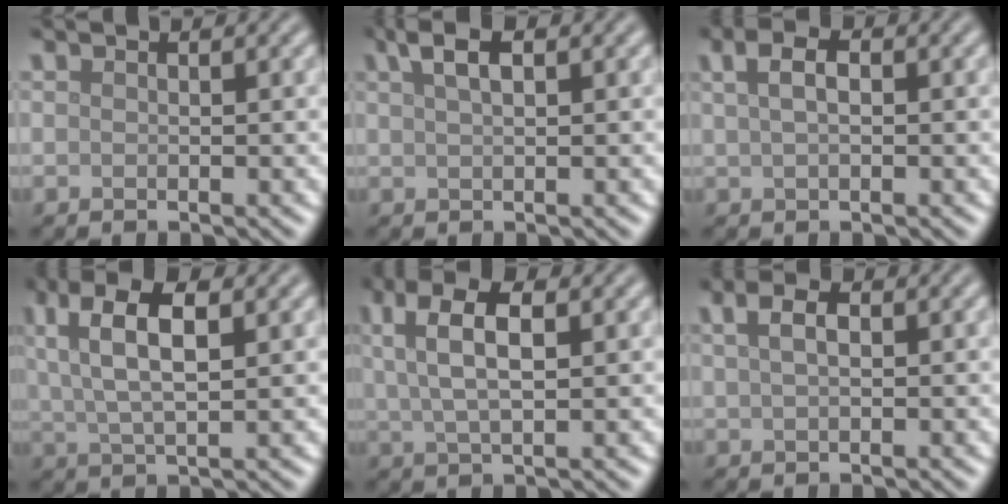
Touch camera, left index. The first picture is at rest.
{"total": 3.2, "force": [1.8, 1.1, 2.5], "torque": [-0.041, 0.009, 0.032]}
{"total": 3.5, "force": [1.4, 1.8, 2.6], "torque": [-0.045, 0.011, 0.012]}
{"total": 7.8, "force": [3.1, 3.2, 6.4], "torque": [-0.126, 0.015, 0.053]}
{"total": 6.5, "force": [2.5, 2.7, 5.4], "torque": [-0.103, 0.012, 0.040]}
{"total": 3.1, "force": [1.4, 1.6, 2.3], "torque": [-0.037, 0.007, 0.011]}